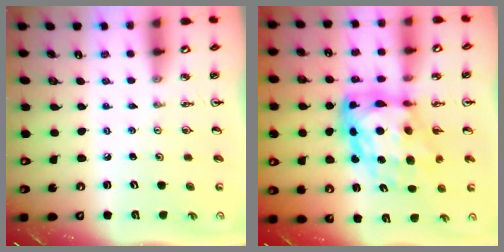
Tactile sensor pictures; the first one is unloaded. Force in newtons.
{"total": 15.8, "press": 15.8, "slide": 1.4}